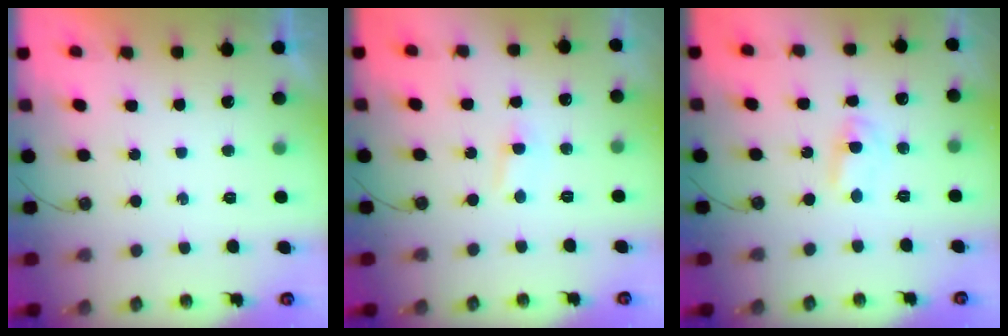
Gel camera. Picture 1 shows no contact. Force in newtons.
{"total": 6.8, "press": 1.7, "slide": 6.6}
{"total": 1.7, "press": 1.7, "slide": 0.2}